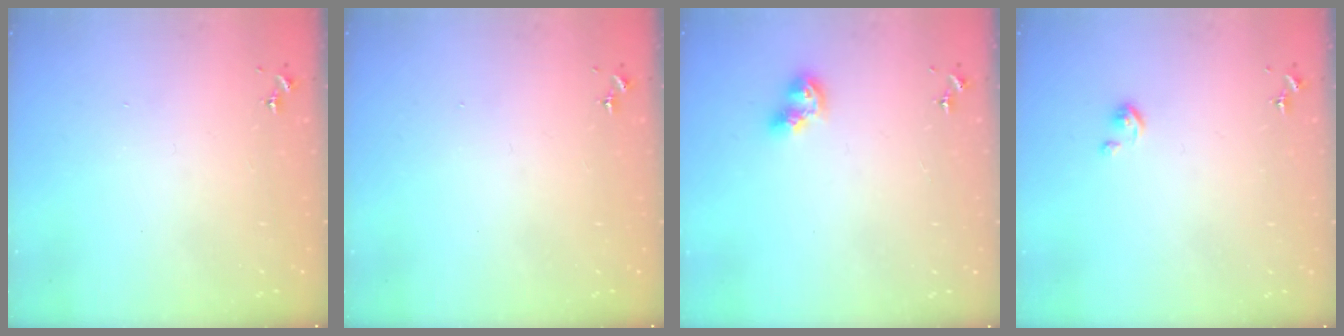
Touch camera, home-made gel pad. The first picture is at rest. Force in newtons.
{"total": 0.0}
{"total": 9.2, "press": 9.1, "slide": 1.0}
{"total": 3.4, "press": 3.4, "slide": 0.4}